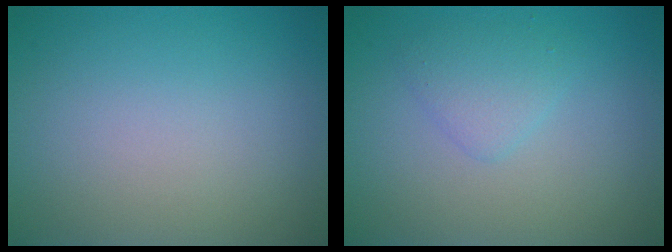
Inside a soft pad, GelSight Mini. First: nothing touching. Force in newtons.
{"total": 1.8, "press": 1.8, "slide": 0.1}